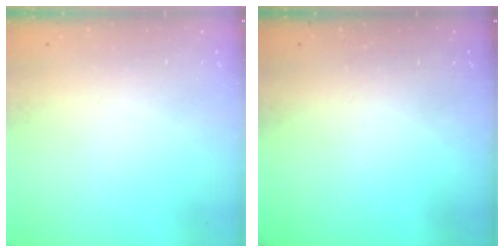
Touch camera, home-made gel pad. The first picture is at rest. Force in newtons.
{"total": 0.0}